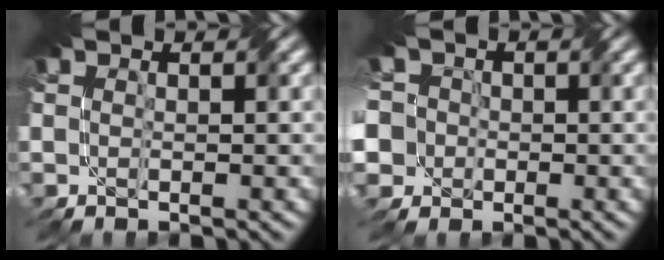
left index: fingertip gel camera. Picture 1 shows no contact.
{"total": 9.6, "force": [-1.8, 8.8, 3.5], "torque": [-0.091, 0.008, -0.077]}